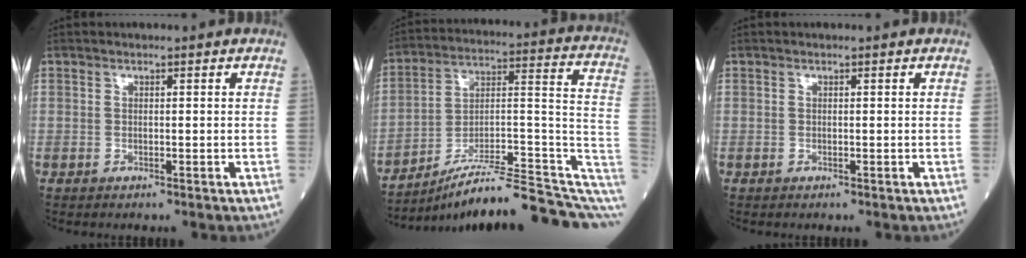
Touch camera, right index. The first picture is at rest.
{"total": 19.3, "force": [-14.9, 1.8, 12.2], "torque": [-0.127, 0.049, -0.227]}
{"total": 0.0}